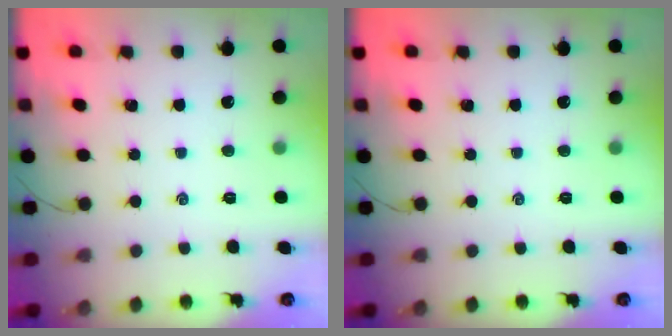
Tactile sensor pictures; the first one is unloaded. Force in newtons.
{"total": 0.0}